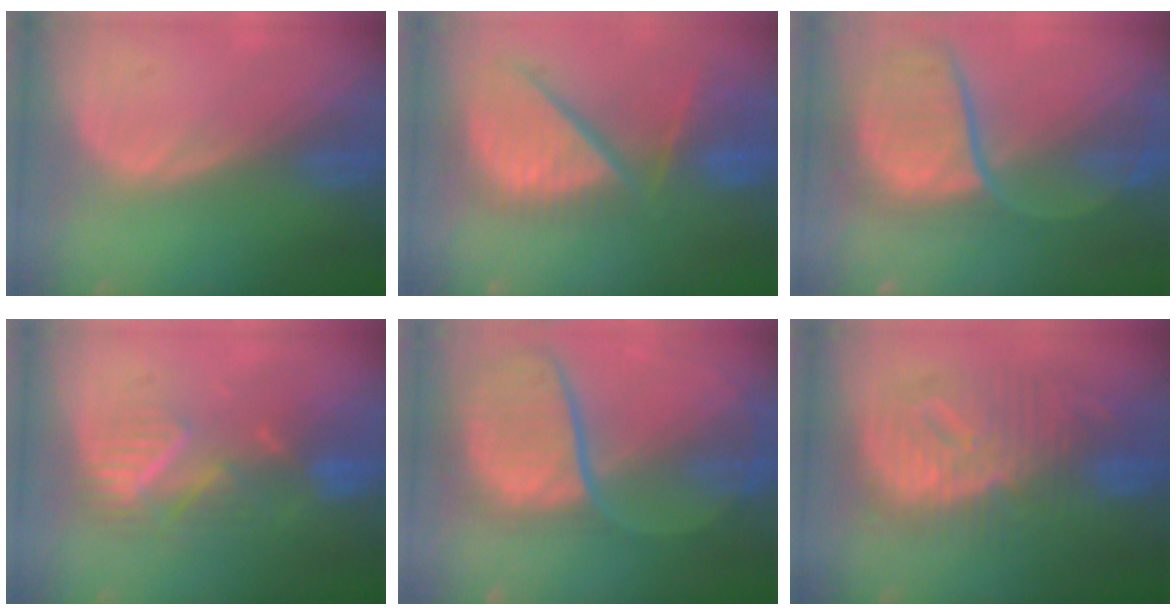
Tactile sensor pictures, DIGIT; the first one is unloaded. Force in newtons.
{"total": 12.7, "press": 10.8, "slide": 6.7}
{"total": 10.9, "press": 9.8, "slide": 4.8}
{"total": 8.9, "press": 7.8, "slide": 4.4}
{"total": 12.1, "press": 10.0, "slide": 6.8}
{"total": 12.5, "press": 12.4, "slide": 1.1}